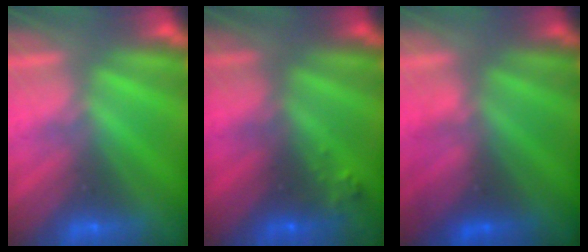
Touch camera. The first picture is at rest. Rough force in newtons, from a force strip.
{"total": 5.6}
{"total": 3.1}